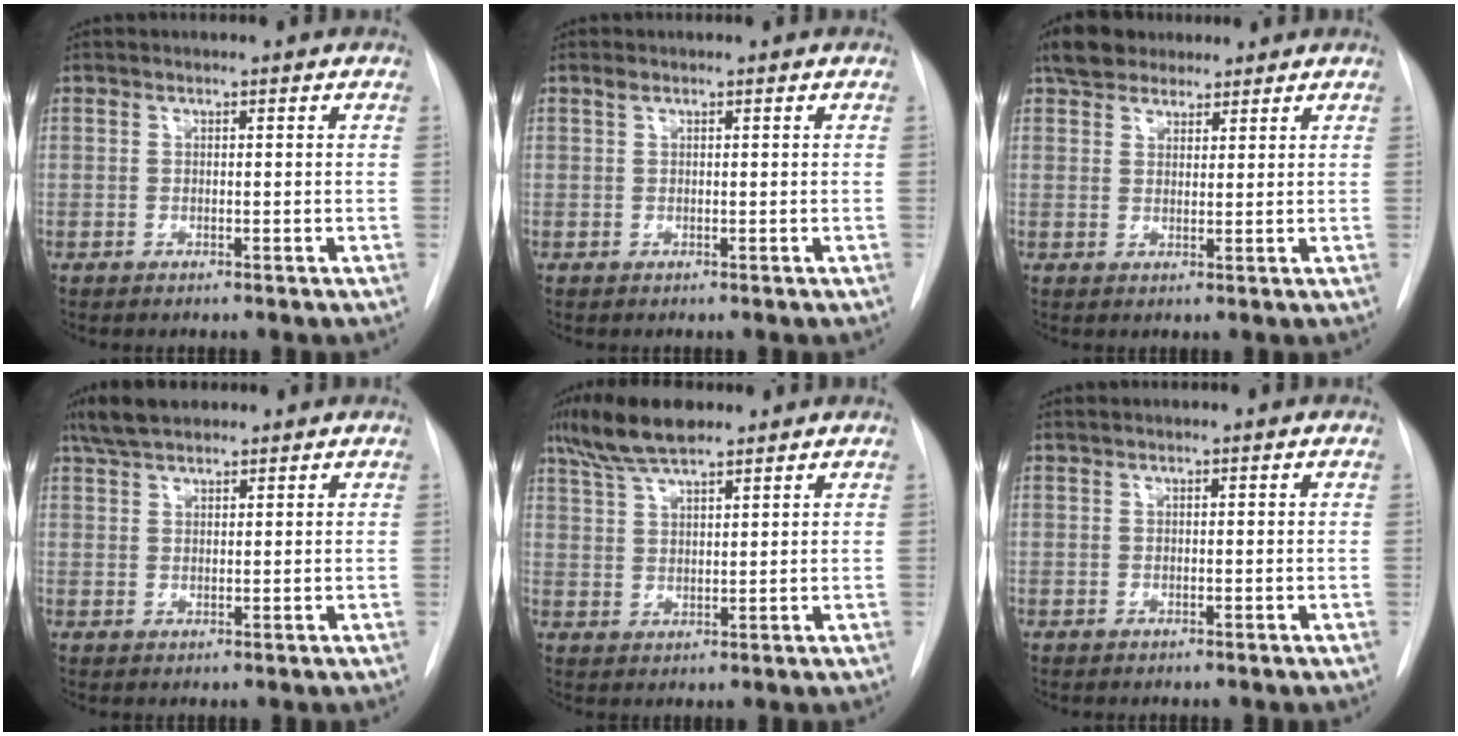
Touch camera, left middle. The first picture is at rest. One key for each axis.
{"total": 0.7, "fx": 0.5, "fy": 0.3, "fz": 0.4, "tx": -0.011, "ty": 0.011, "tz": 0.010}
{"total": 6.0, "fx": 4.7, "fy": 3.1, "fz": 1.9, "tx": -0.035, "ty": 0.022, "tz": 0.086}
{"total": 5.4, "fx": 4.4, "fy": 1.8, "fz": 2.7, "tx": -0.058, "ty": 0.018, "tz": 0.083}
{"total": 8.4, "fx": 6.4, "fy": 1.8, "fz": 5.0, "tx": -0.102, "ty": 0.017, "tz": 0.120}
{"total": 0.0}